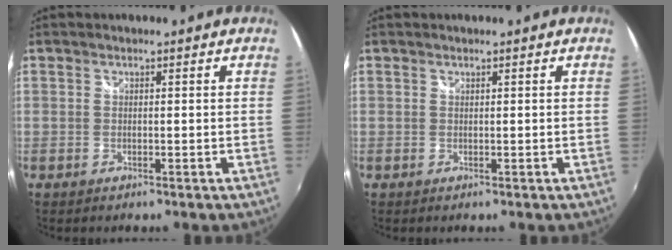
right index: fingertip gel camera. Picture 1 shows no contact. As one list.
[{"total": 0.0}]